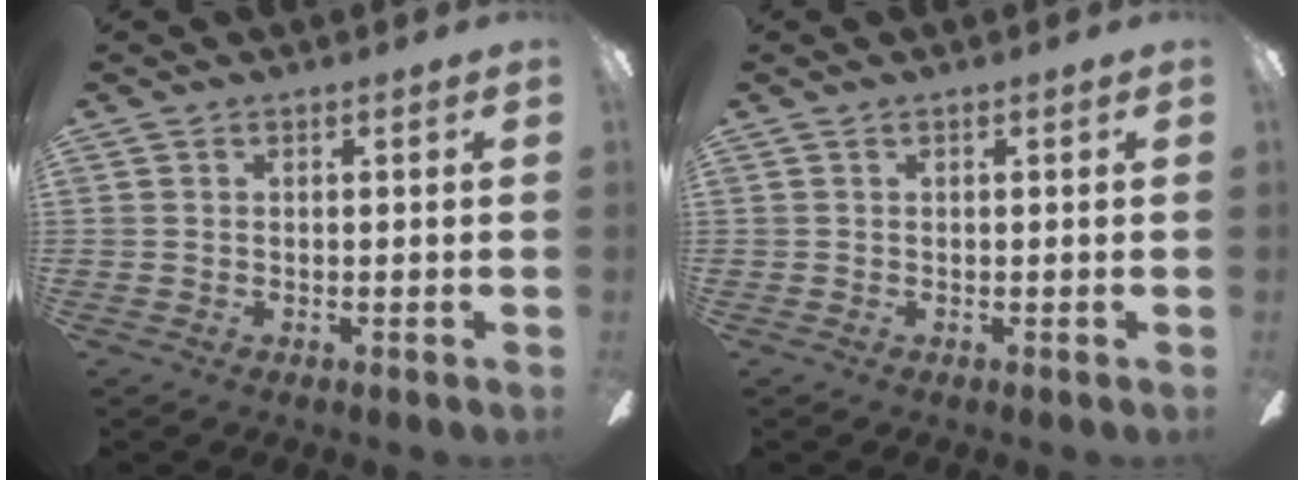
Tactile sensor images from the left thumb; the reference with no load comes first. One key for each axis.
{"total": 0.0}